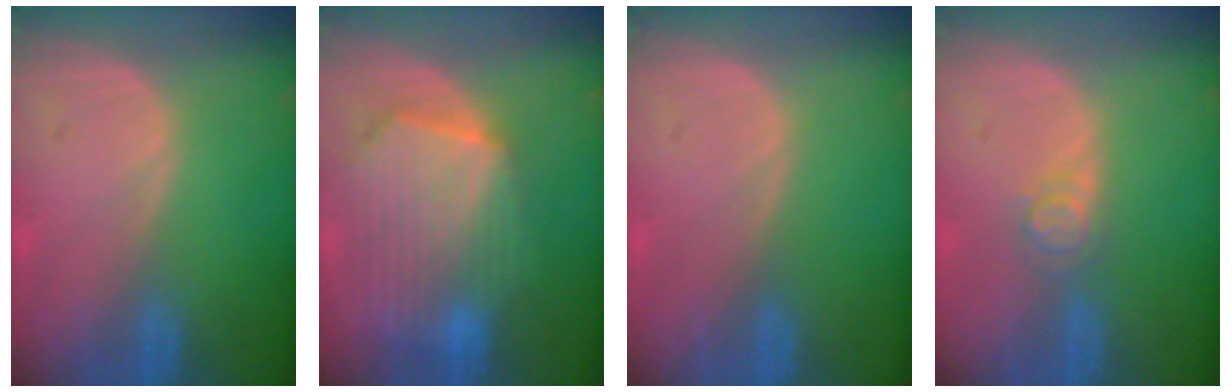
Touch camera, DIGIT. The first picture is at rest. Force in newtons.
{"total": 10.6, "press": 9.3, "slide": 5.2}
{"total": 0.0}
{"total": 2.6, "press": 2.6, "slide": 0.3}